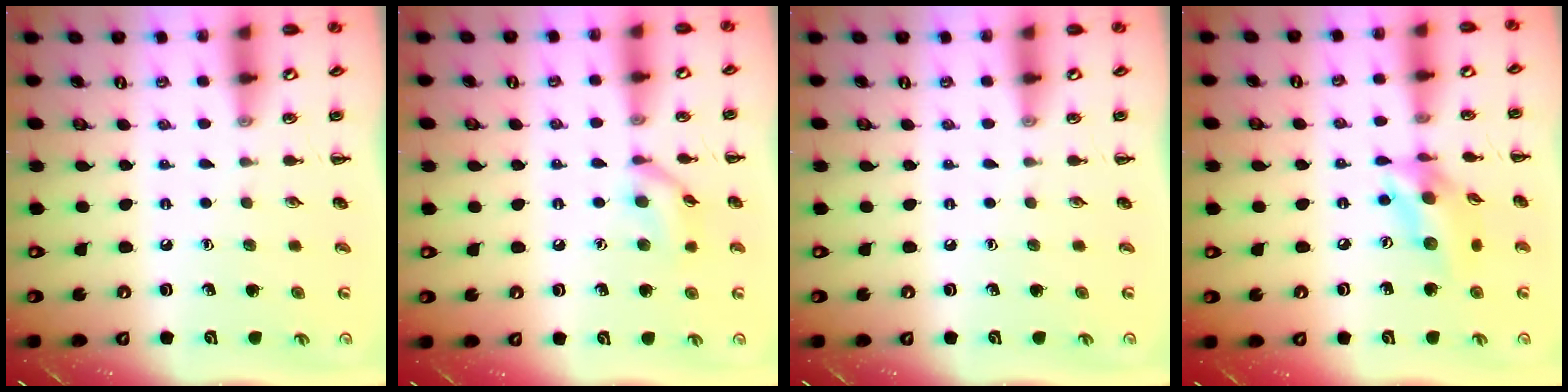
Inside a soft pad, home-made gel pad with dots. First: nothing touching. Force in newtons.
{"total": 8.9, "press": 8.8, "slide": 1.0}
{"total": 0.0}
{"total": 12.5, "press": 12.3, "slide": 2.6}